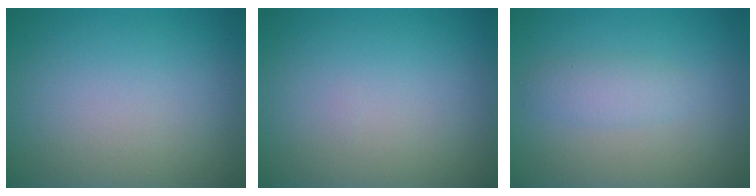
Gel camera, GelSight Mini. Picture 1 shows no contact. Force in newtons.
{"total": 0.0}
{"total": 1.8, "press": 1.8, "slide": 0.1}